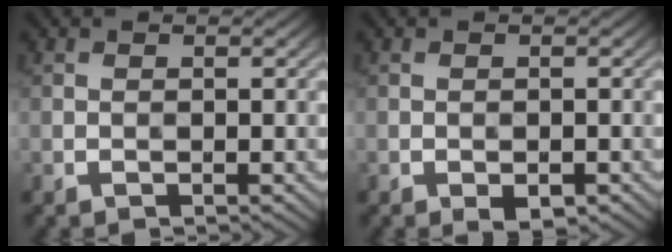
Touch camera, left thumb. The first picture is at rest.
{"total": 1.8, "force": [-1.0, 0.8, 1.2], "torque": [-0.016, -0.002, -0.015]}